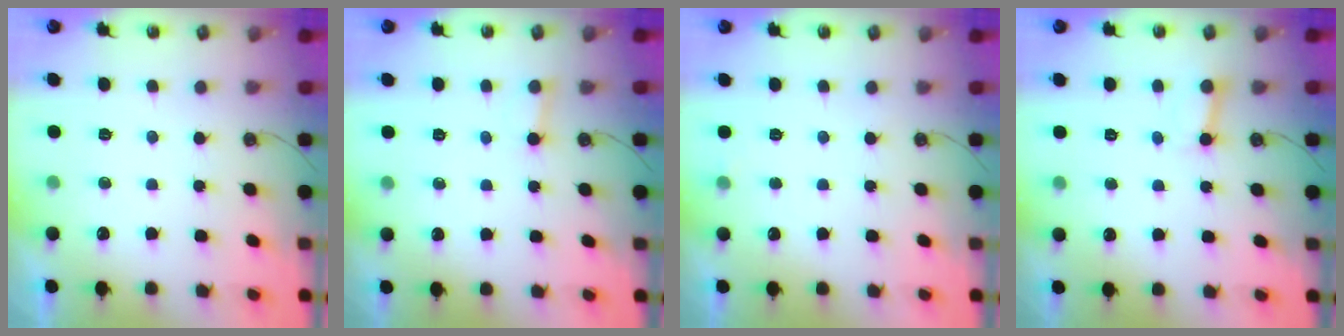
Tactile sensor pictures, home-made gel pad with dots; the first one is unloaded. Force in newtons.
{"total": 2.2, "press": 2.2, "slide": 0.1}
{"total": 4.0, "press": 4.0, "slide": 0.4}
{"total": 3.0, "press": 3.0, "slide": 0.3}